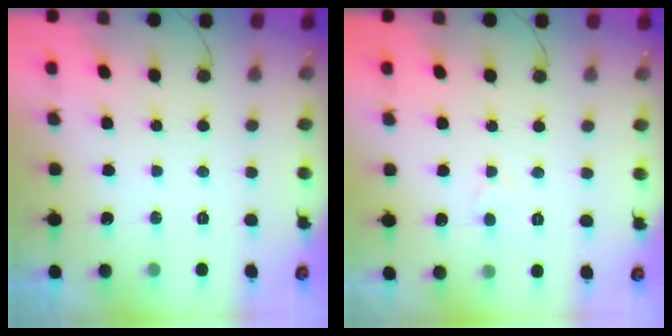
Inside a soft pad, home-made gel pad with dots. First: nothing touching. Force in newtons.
{"total": 3.9, "press": 3.9, "slide": 0.4}